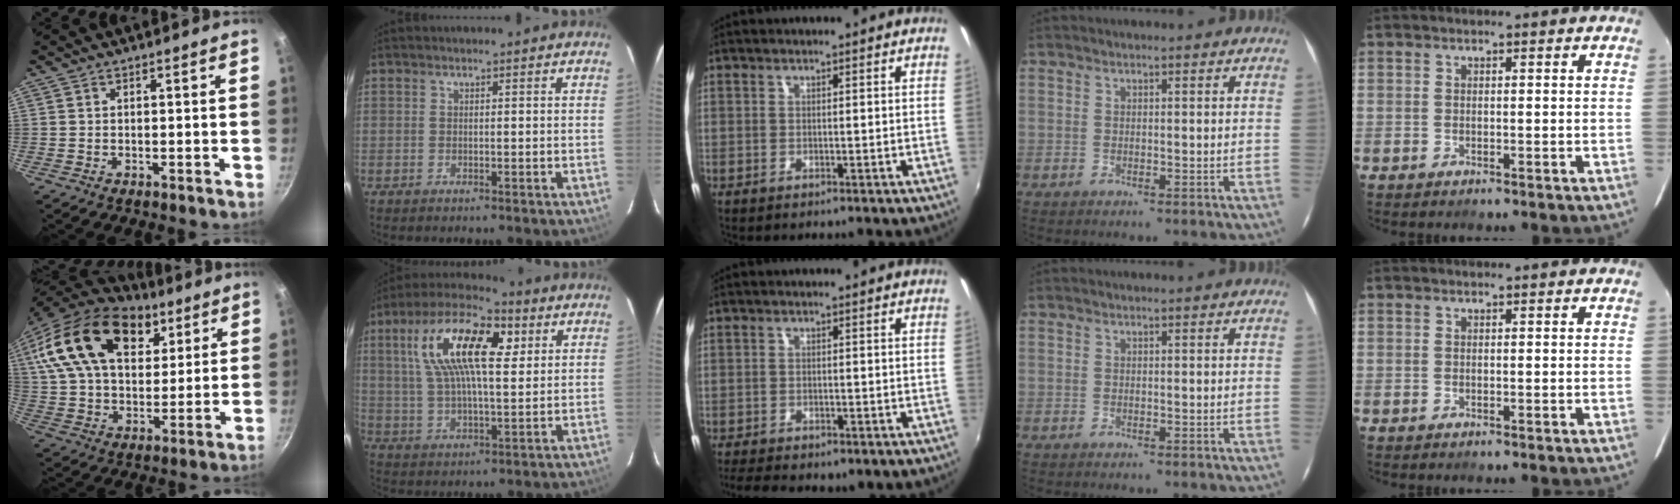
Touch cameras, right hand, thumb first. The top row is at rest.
{"thumb": {"total": 27.1, "force": [12.7, 16.2, 17.5], "torque": [-0.301, -0.003, 0.219]}, "index": {"total": 17.0, "force": [5.8, 6.7, 14.5], "torque": [-0.273, 0.031, 0.097]}, "middle": {"total": 7.5, "force": [-5.4, 3.3, 4.1], "torque": [-0.096, -0.027, -0.081]}}